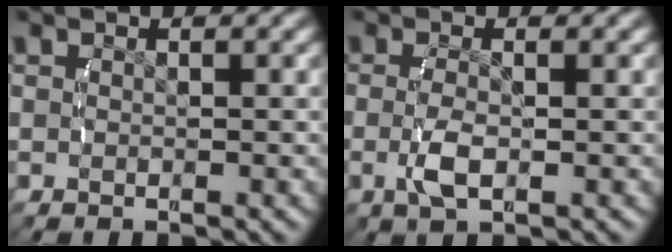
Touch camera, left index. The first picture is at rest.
{"total": 2.6, "force": [-0.7, 0.7, 2.4], "torque": [-0.060, -0.013, -0.003]}